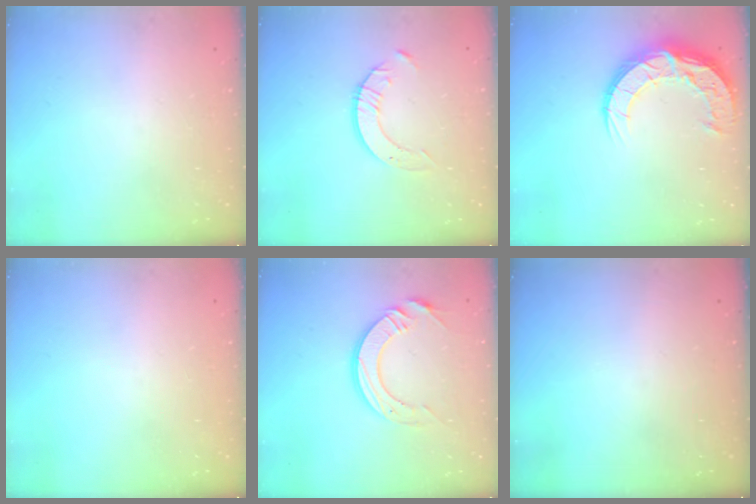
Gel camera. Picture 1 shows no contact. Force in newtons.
{"total": 4.2, "press": 4.2, "slide": 0.5}
{"total": 15.1, "press": 15.1, "slide": 1.2}
{"total": 0.0}
{"total": 12.8, "press": 12.7, "slide": 1.2}
{"total": 0.0}